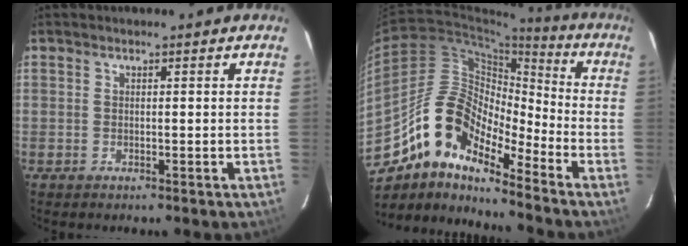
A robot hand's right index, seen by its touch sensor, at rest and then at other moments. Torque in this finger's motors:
{"motor_torque": [0.76, -0.67, 0.69, 0.06]}